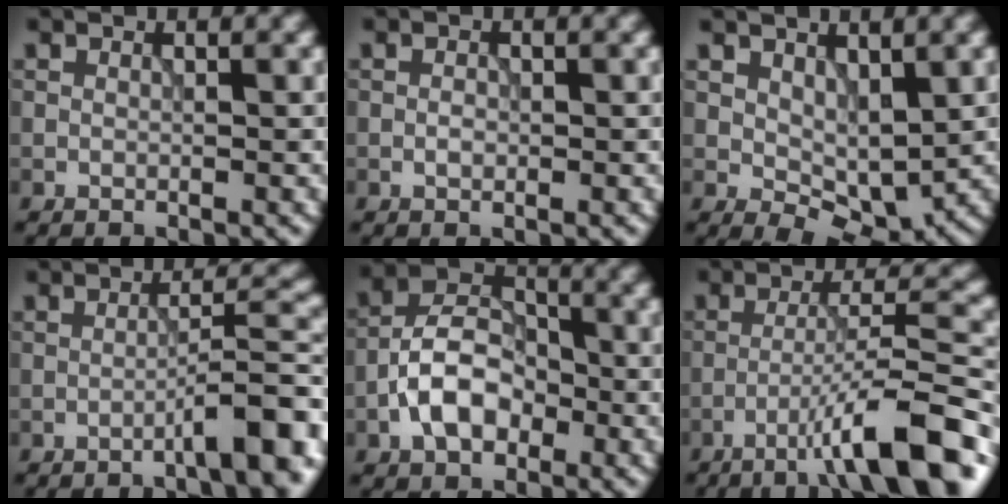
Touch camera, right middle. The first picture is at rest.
{"total": 0.9, "force": [-0.3, 0.5, 0.7], "torque": [-0.012, 0.001, -0.006]}
{"total": 3.9, "force": [1.0, 2.2, 3.1], "torque": [-0.054, -0.011, 0.023]}
{"total": 5.9, "force": [-3.3, 0.9, 4.9], "torque": [-0.064, 0.022, -0.054]}
{"total": 6.0, "force": [-2.1, 3.8, 4.1], "torque": [-0.067, 0.011, -0.045]}
{"total": 9.6, "force": [-5.5, 1.1, 7.7], "torque": [-0.113, 0.020, -0.089]}